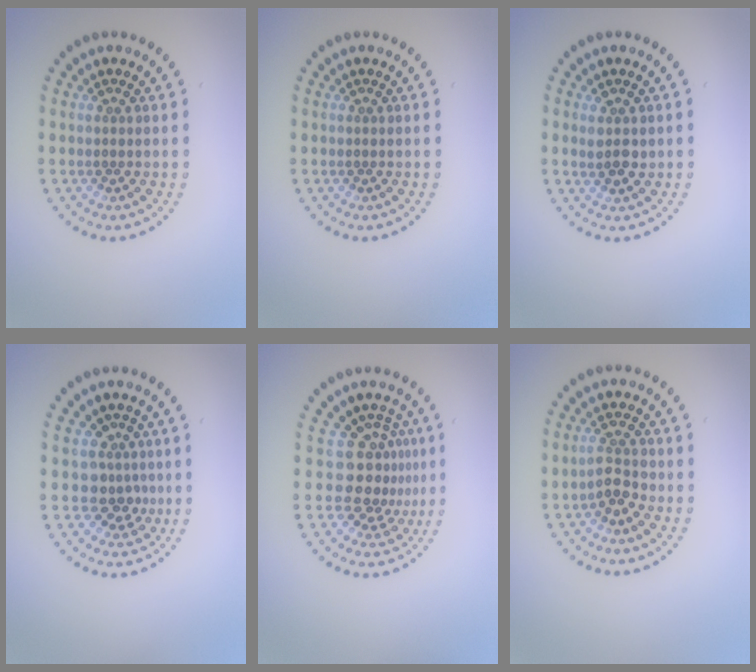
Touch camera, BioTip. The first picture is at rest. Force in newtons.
{"total": 0.0}
{"total": 1.9, "press": 1.9, "slide": 0.5}
{"total": 2.6, "press": 2.0, "slide": 1.7}
{"total": 3.9, "press": 2.5, "slide": 3.0}
{"total": 2.2, "press": 2.1, "slide": 0.7}